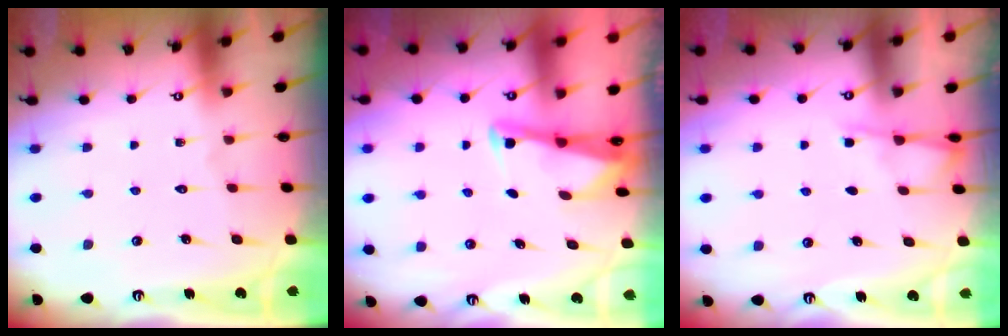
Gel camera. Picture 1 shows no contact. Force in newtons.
{"total": 2.5, "press": 2.5, "slide": 0.1}
{"total": 2.7, "press": 2.6, "slide": 0.4}